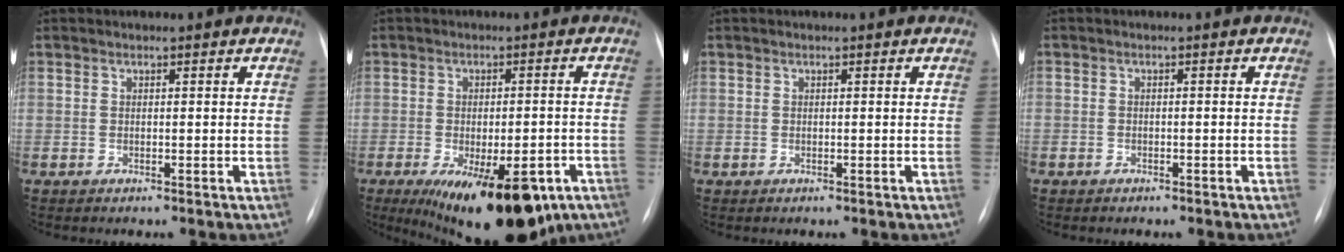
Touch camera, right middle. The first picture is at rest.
{"total": 18.4, "force": [-10.2, 7.5, 13.3], "torque": [-0.164, -0.013, -0.133]}
{"total": 0.0}
{"total": 1.3, "force": [-1.0, 0.8, 0.4], "torque": [-0.009, 0.003, -0.013]}